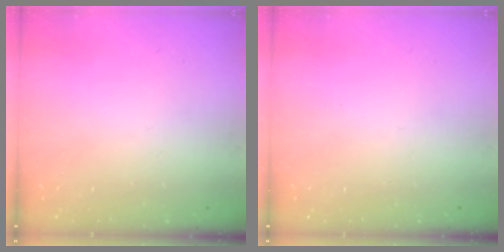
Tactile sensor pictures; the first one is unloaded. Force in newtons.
{"total": 0.0}